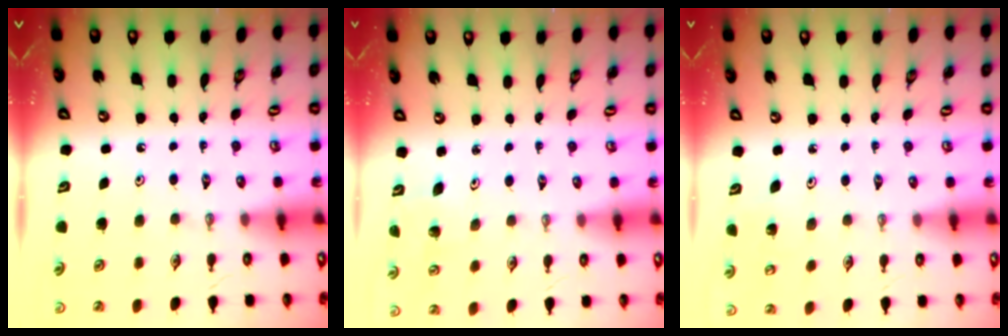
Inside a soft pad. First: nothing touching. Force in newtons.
{"total": 2.4, "press": 2.4, "slide": 0.1}
{"total": 2.8, "press": 2.7, "slide": 0.5}